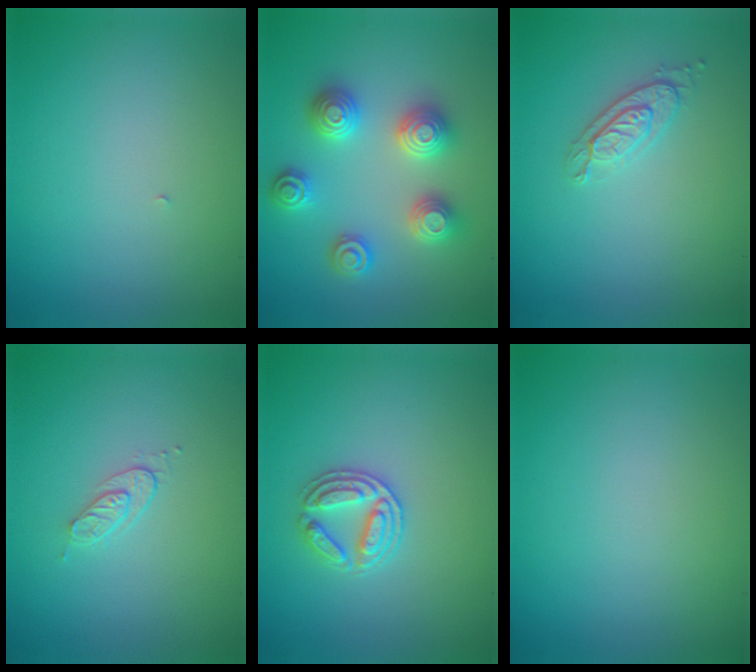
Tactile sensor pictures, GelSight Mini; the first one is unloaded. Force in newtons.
{"total": 4.8, "press": 4.8, "slide": 0.6}
{"total": 2.1, "press": 2.0, "slide": 0.6}
{"total": 1.5, "press": 0.8, "slide": 1.3}
{"total": 2.9, "press": 2.7, "slide": 1.0}
{"total": 0.0}